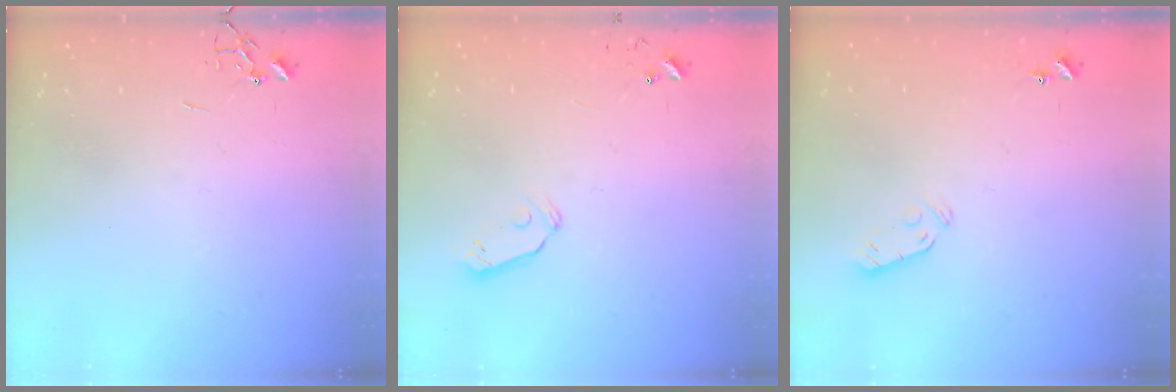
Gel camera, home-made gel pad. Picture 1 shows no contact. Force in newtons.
{"total": 5.9, "press": 5.8, "slide": 1.0}
{"total": 3.5, "press": 3.5, "slide": 0.4}